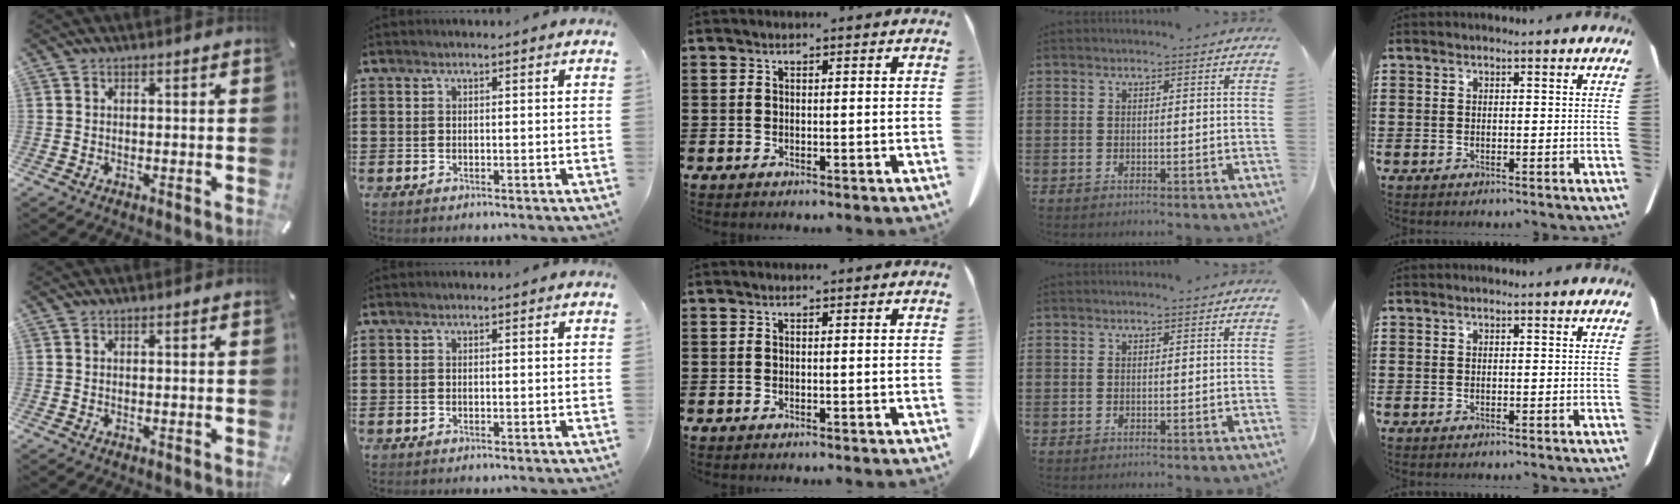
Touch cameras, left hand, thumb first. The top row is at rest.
{}